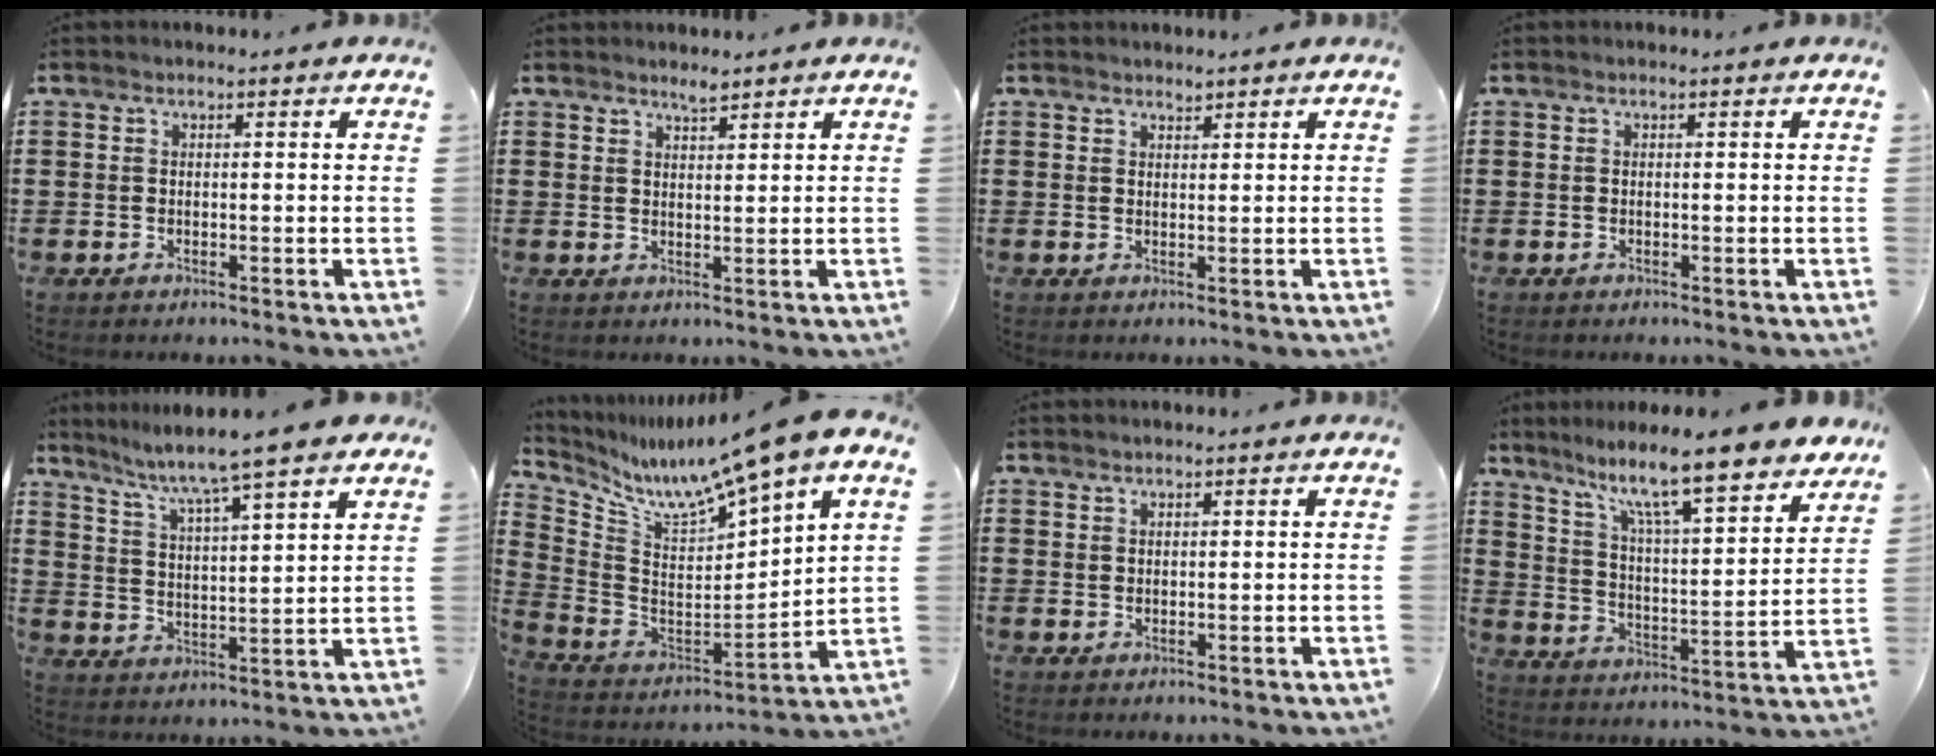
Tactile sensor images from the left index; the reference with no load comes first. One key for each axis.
{"total": 1.8, "fx": 1.7, "fy": 0.2, "fz": 0.6, "tx": -0.014, "ty": 0.000, "tz": 0.031}
{"total": 1.2, "fx": 1.2, "fy": 0.2, "fz": 0.0, "tx": -0.002, "ty": 0.000, "tz": 0.024}
{"total": 0.0}
{"total": 6.0, "fx": 5.2, "fy": -0.4, "fz": 2.8, "tx": -0.078, "ty": -0.035, "tz": 0.081}
{"total": 10.3, "fx": 8.9, "fy": -0.2, "fz": 5.2, "tx": -0.124, "ty": -0.073, "tz": 0.140}
{"total": 1.0, "fx": 1.0, "fy": 0.4, "fz": 0.0, "tx": -0.002, "ty": 0.001, "tz": 0.020}
{"total": 10.7, "fx": 8.9, "fy": 0.8, "fz": 6.0, "tx": -0.125, "ty": -0.068, "tz": 0.141}